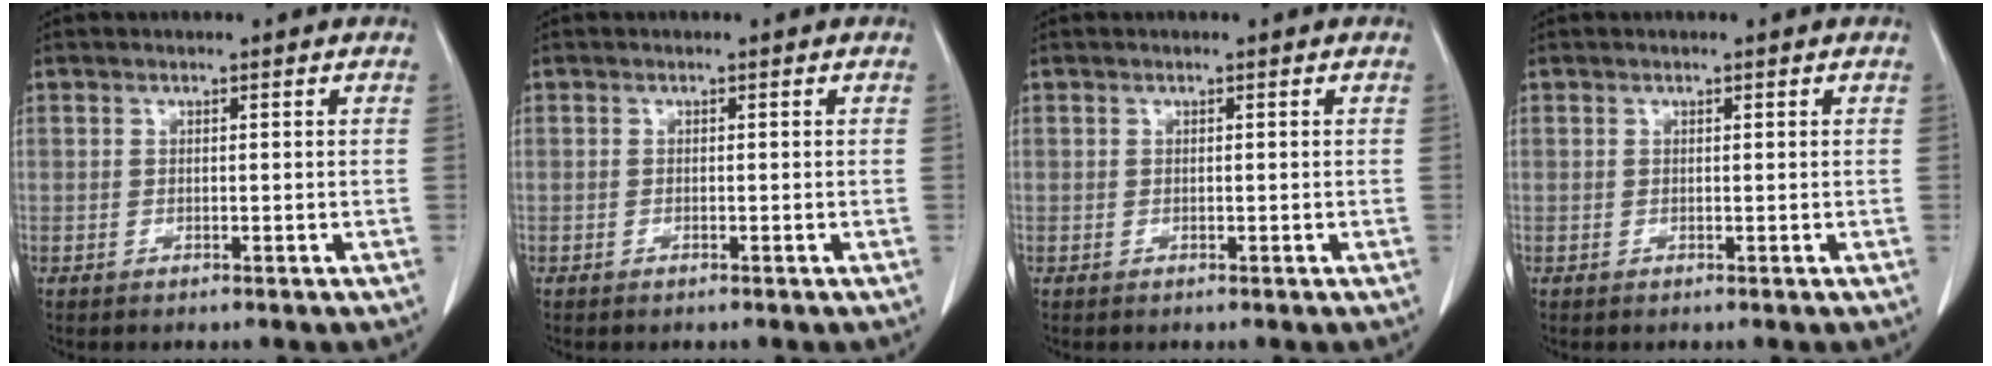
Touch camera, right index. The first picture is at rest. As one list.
[{"total": 0.0}, {"total": 0.0}, {"total": 0.0}]